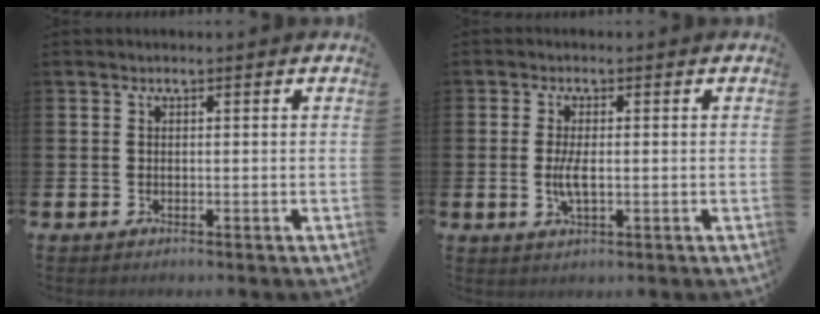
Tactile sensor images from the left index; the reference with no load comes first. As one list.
[{"total": 3.3, "force": [-0.1, 1.2, 3.1], "torque": [-0.060, -0.003, -0.007]}]